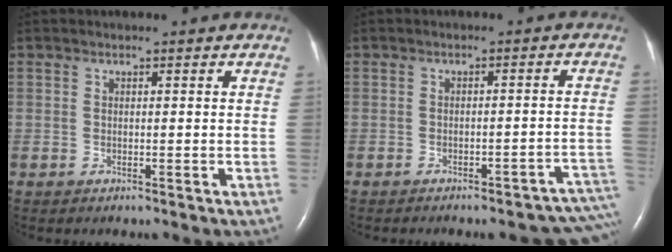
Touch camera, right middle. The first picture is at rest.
{"total": 11.8, "force": [-10.2, 3.3, 4.9], "torque": [-0.011, 0.032, -0.103]}